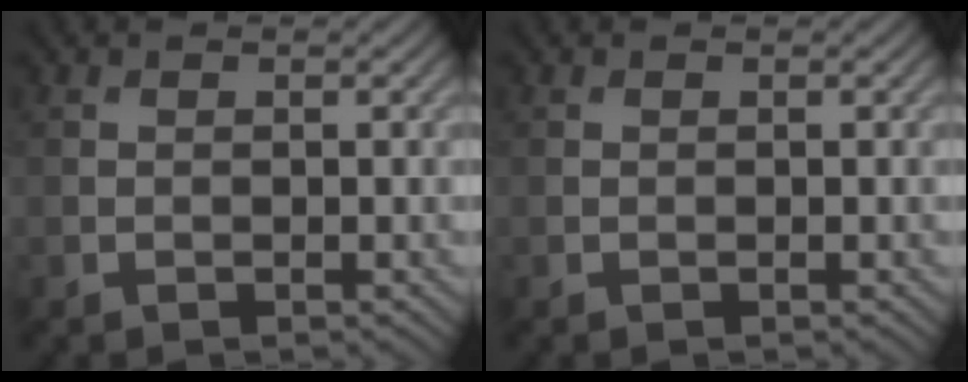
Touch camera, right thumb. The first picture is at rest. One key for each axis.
{"total": 0.0}